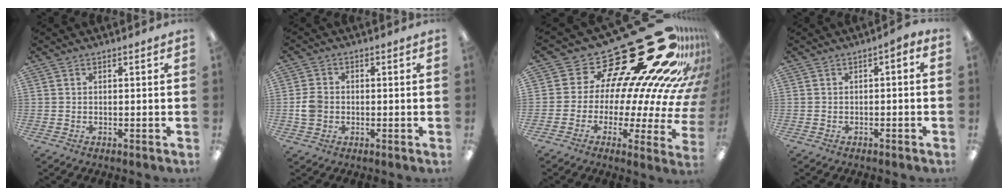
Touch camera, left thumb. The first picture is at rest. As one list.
[{"total": 5.0, "force": [-0.6, 4.4, 2.1], "torque": [-0.024, 0.006, -0.012]}, {"total": 32.0, "force": [20.4, 12.3, 21.4], "torque": [-0.266, -0.204, 0.382]}, {"total": 1.6, "force": [-1.1, 0.7, 0.9], "torque": [-0.016, 0.005, -0.021]}]